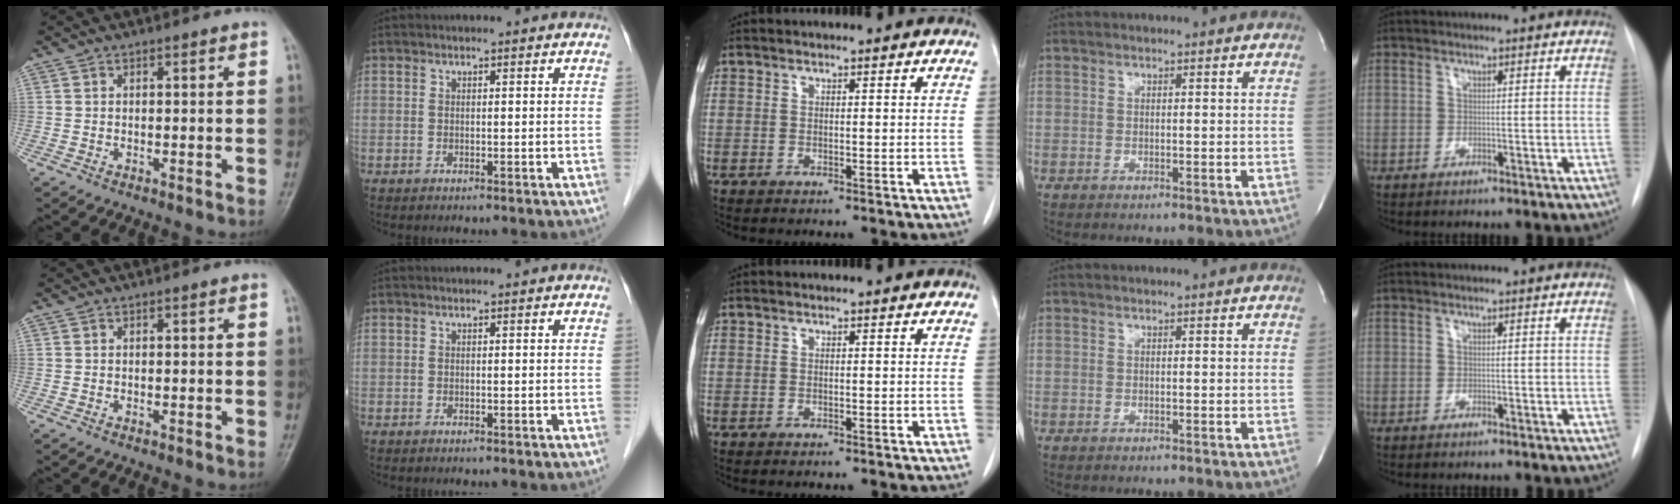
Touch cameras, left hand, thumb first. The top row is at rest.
{}